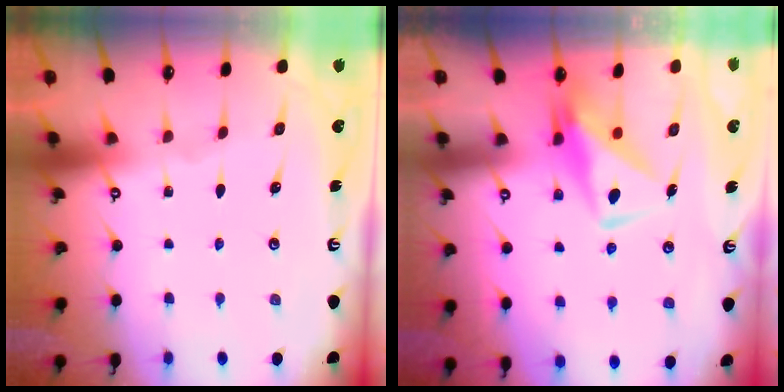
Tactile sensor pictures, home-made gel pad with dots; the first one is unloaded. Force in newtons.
{"total": 10.6, "press": 10.6, "slide": 0.8}